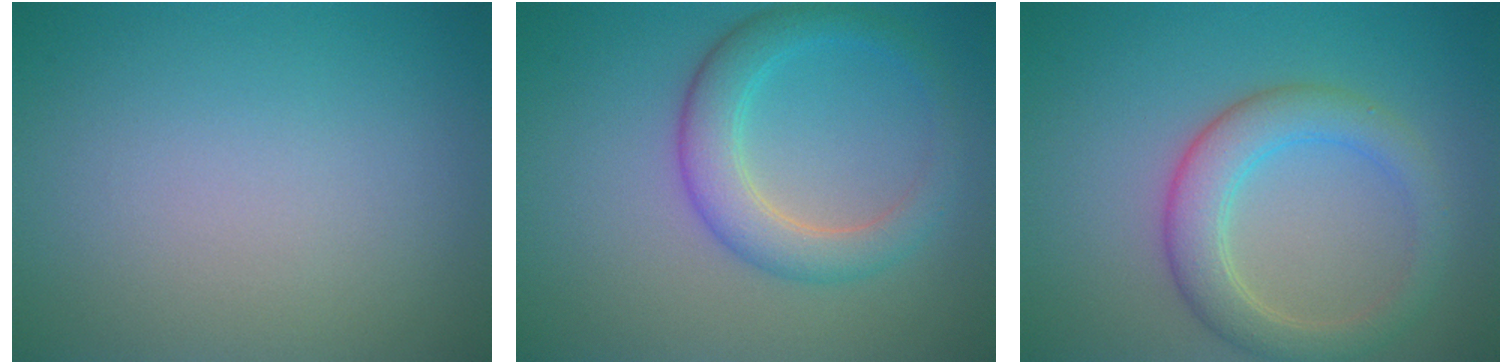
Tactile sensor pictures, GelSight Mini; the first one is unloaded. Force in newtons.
{"total": 4.0, "press": 4.0, "slide": 0.1}
{"total": 4.3, "press": 4.3, "slide": 0.3}